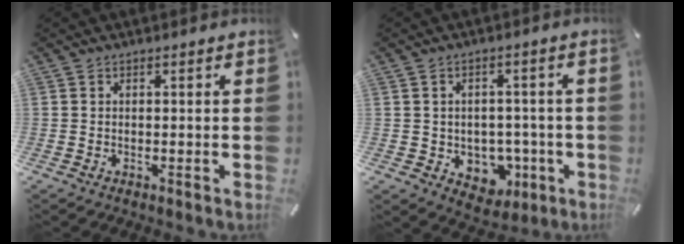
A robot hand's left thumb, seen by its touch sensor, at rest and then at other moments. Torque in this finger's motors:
{"motor_torque": [-0.08, 0.15, 0.23, -0.10, 0.01]}